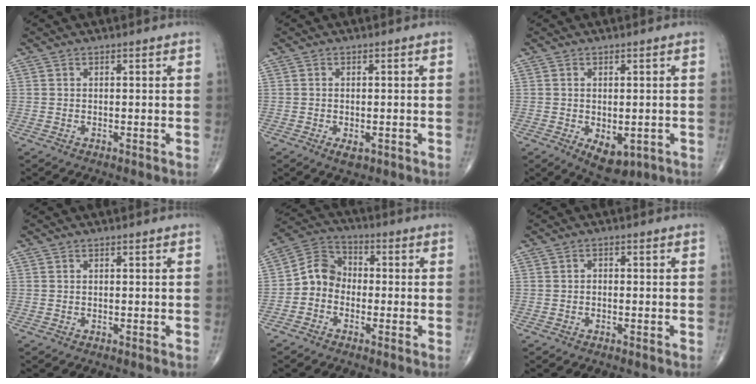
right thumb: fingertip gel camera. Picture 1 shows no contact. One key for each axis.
{"total": 2.0, "fx": -0.8, "fy": 1.1, "fz": 1.5, "tx": -0.021, "ty": -0.001, "tz": -0.010}
{"total": 6.0, "fx": -1.8, "fy": 3.6, "fz": 4.5, "tx": -0.055, "ty": -0.005, "tz": -0.011}
{"total": 0.0}
{"total": 7.0, "fx": -1.8, "fy": 5.9, "fz": 3.2, "tx": -0.039, "ty": 0.032, "tz": -0.053}
{"total": 0.8, "fx": -0.4, "fy": 0.6, "fz": 0.4, "tx": 0.003, "ty": 0.004, "tz": -0.011}